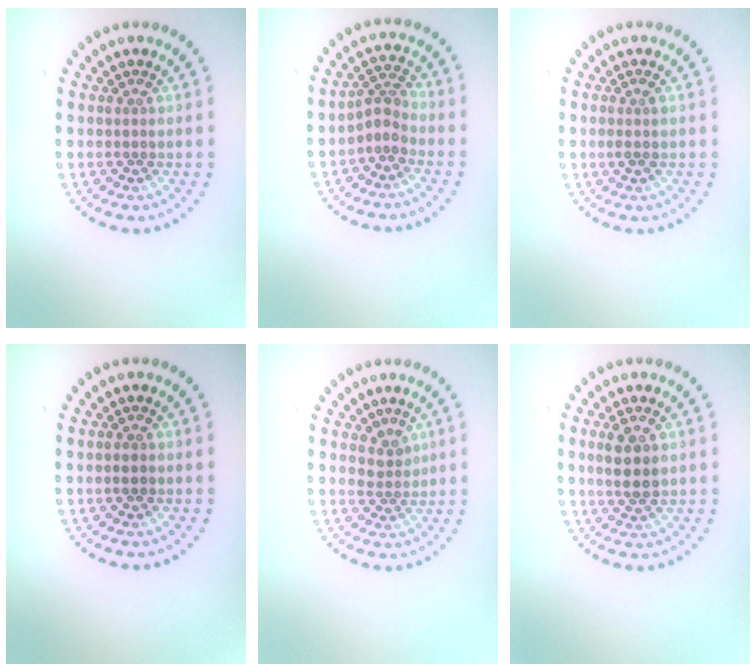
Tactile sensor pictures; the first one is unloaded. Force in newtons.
{"total": 2.2, "press": 1.6, "slide": 1.5}
{"total": 1.0, "press": 0.9, "slide": 0.5}
{"total": 0.8, "press": 0.7, "slide": 0.4}
{"total": 1.8, "press": 1.2, "slide": 1.3}
{"total": 2.8, "press": 2.6, "slide": 0.8}